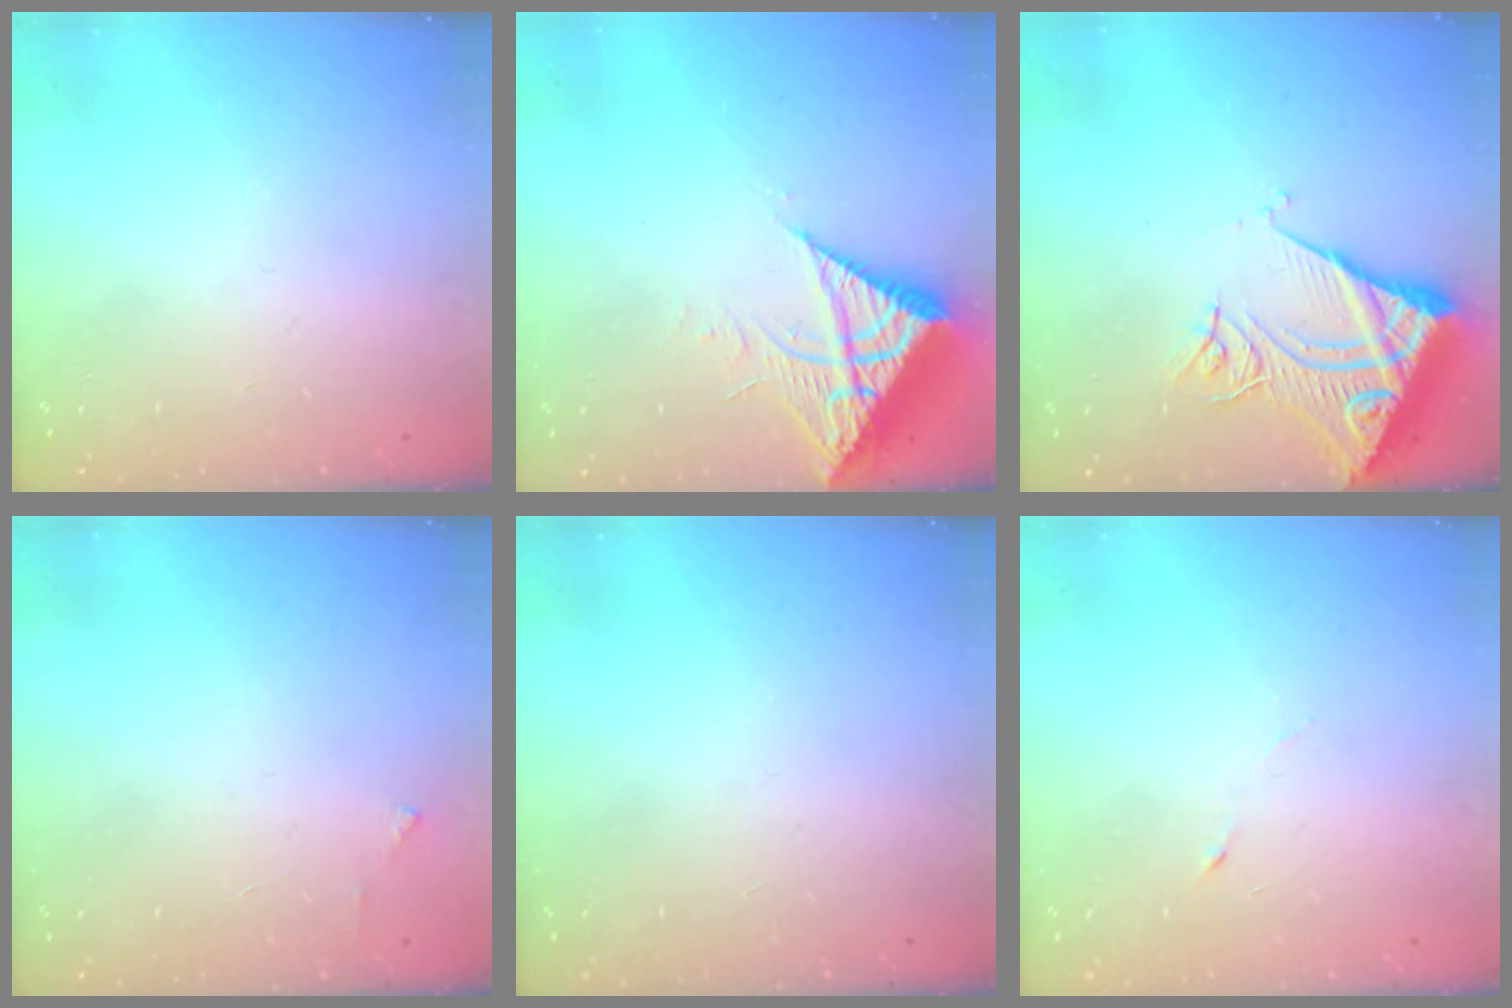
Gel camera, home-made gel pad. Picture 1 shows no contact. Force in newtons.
{"total": 9.4, "press": 9.4, "slide": 1.0}
{"total": 13.1, "press": 13.0, "slide": 1.7}
{"total": 2.6, "press": 2.6, "slide": 0.2}
{"total": 0.0}
{"total": 3.1, "press": 3.0, "slide": 1.0}